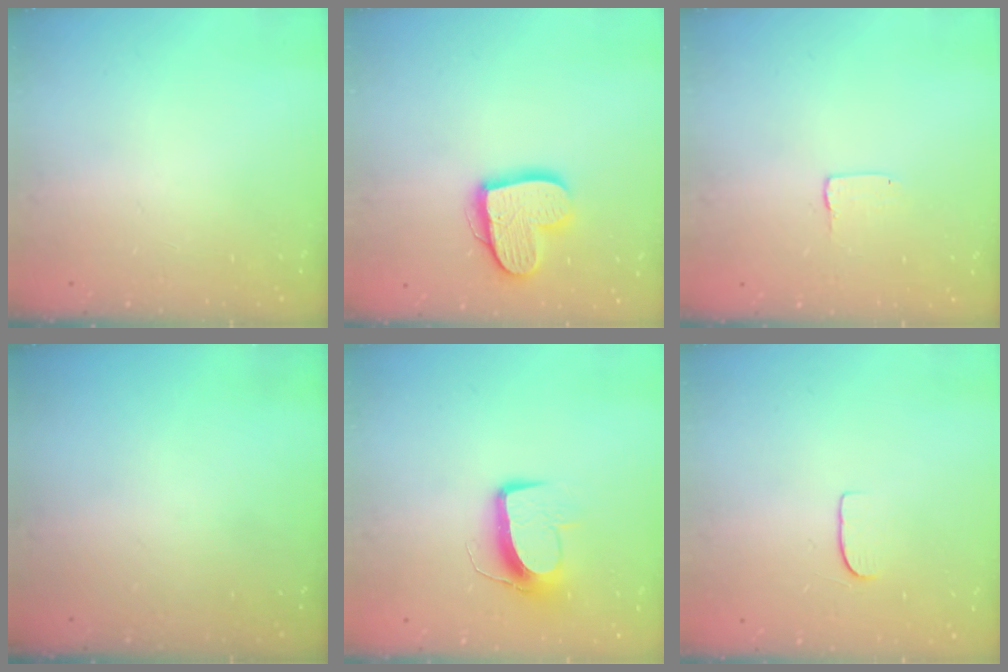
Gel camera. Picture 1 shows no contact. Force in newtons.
{"total": 15.0, "press": 14.9, "slide": 1.1}
{"total": 1.0, "press": 1.0, "slide": 0.1}
{"total": 0.0}
{"total": 10.5, "press": 10.5, "slide": 0.8}
{"total": 4.8, "press": 4.7, "slide": 0.6}